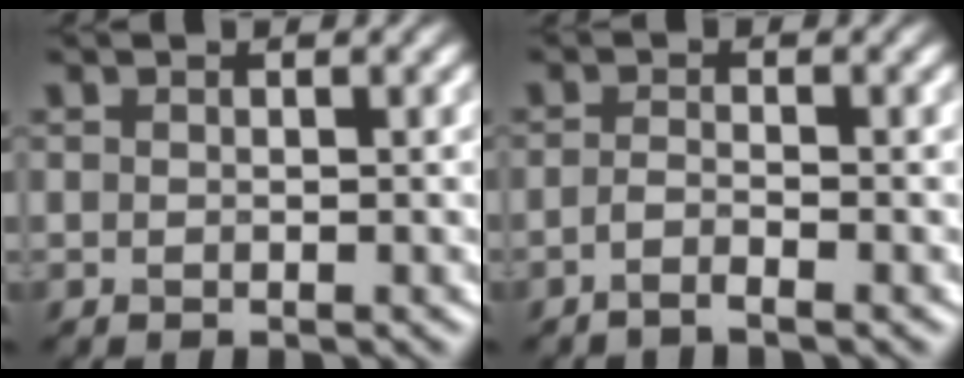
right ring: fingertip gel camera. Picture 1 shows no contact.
{"total": 1.4, "force": [-0.9, 0.2, 1.0], "torque": [-0.018, -0.002, -0.024]}